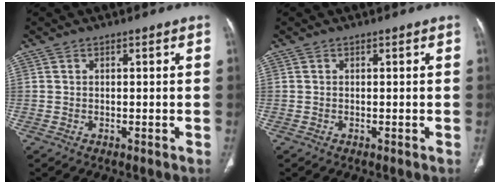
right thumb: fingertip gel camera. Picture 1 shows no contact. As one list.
[{"total": 0.0}]